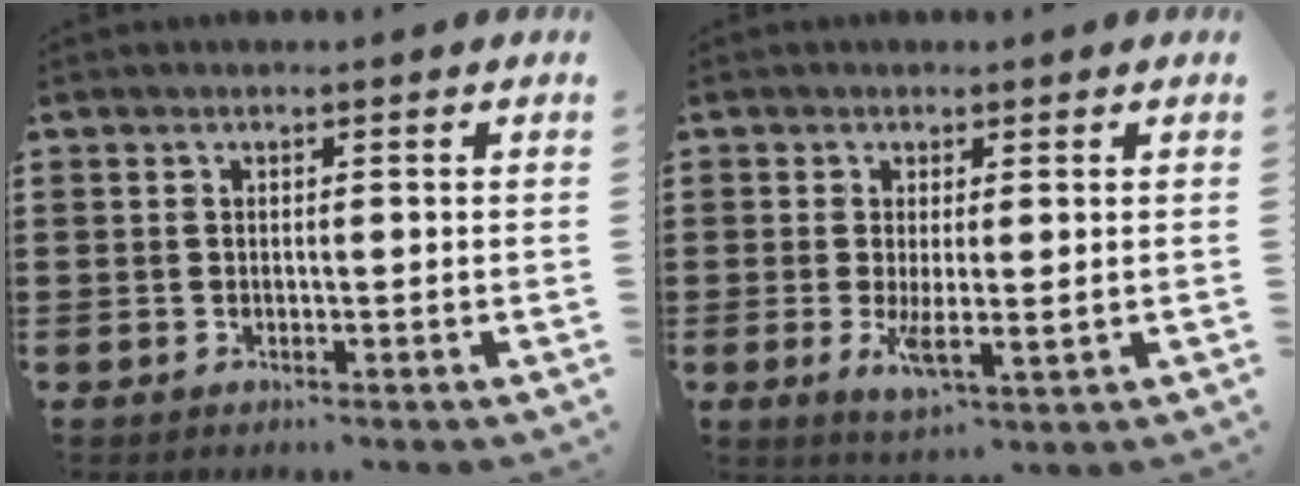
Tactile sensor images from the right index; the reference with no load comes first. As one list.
[{"total": 3.7, "force": [0.0, 1.1, 3.5], "torque": [-0.063, -0.007, -0.003]}]